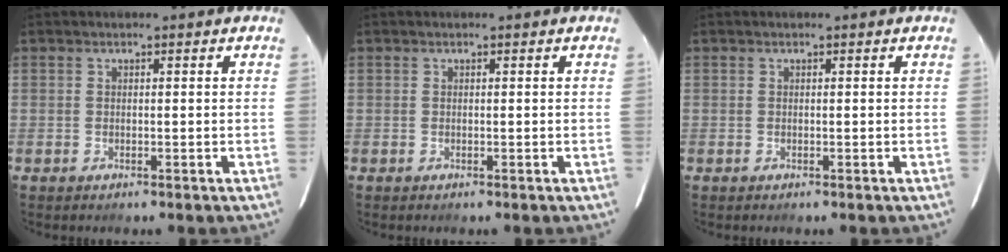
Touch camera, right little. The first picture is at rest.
{"total": 0.0}
{"total": 0.0}